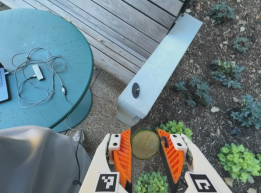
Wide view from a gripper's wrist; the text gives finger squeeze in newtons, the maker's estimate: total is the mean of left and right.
{"total": 10.4, "left": 10.8, "right": 10.0}